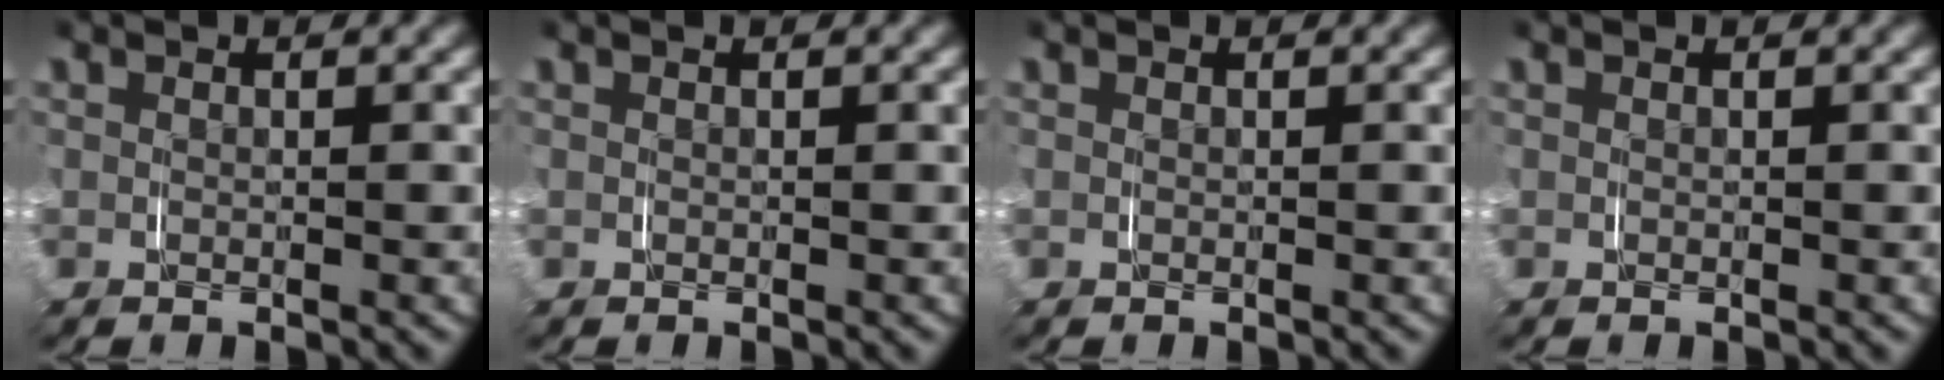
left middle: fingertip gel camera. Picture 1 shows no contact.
{"total": 0.0}
{"total": 0.0}
{"total": 0.0}